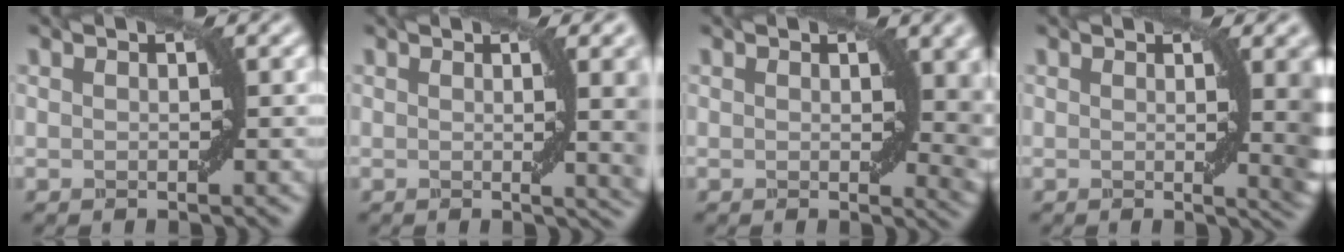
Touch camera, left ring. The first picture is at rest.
{"total": 7.7, "force": [0.8, 2.5, 7.2], "torque": [-0.052, 0.005, 0.012]}
{"total": 4.6, "force": [1.1, 2.3, 3.8], "torque": [-0.031, -0.007, 0.018]}
{"total": 5.9, "force": [0.6, 1.6, 5.6], "torque": [-0.050, -0.004, 0.011]}